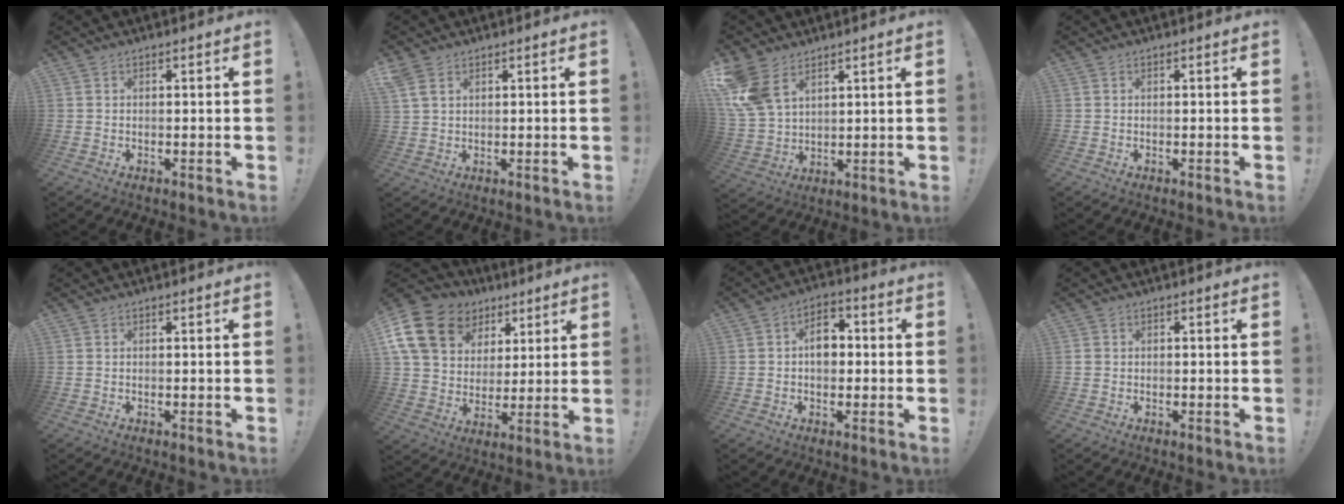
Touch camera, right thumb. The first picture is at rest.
{"total": 4.2, "force": [2.5, 2.4, 2.4], "torque": [-0.049, -0.005, 0.052]}
{"total": 11.1, "force": [6.3, 6.8, 6.1], "torque": [-0.134, -0.021, 0.130]}
{"total": 0.0}
{"total": 0.0}
{"total": 18.5, "force": [8.5, 13.6, 9.2], "torque": [-0.152, -0.035, 0.176]}
{"total": 7.7, "force": [0.2, 5.5, 5.3], "torque": [-0.070, 0.012, 0.001]}
{"total": 1.1, "force": [0.0, 1.0, 0.4], "torque": [-0.006, 0.003, 0.000]}